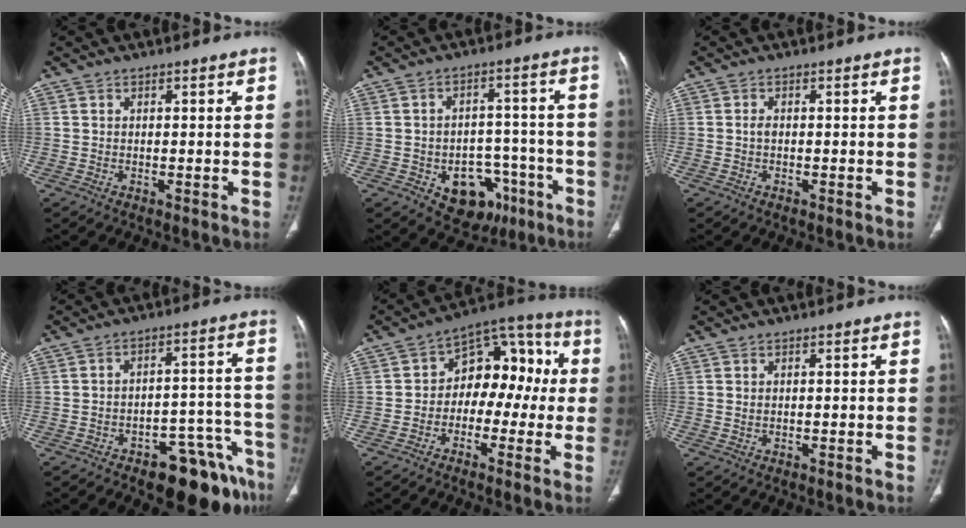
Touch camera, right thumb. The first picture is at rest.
{"total": 11.7, "force": [-5.4, 8.4, 6.1], "torque": [-0.038, 0.045, -0.061]}
{"total": 0.8, "force": [-0.1, 0.5, 0.5], "torque": [-0.007, 0.002, -0.004]}
{"total": 14.6, "force": [-9.7, 6.0, 9.1], "torque": [-0.062, 0.087, -0.129]}
{"total": 13.0, "force": [-0.6, 8.8, 9.5], "torque": [-0.080, 0.055, -0.025]}
{"total": 0.0}